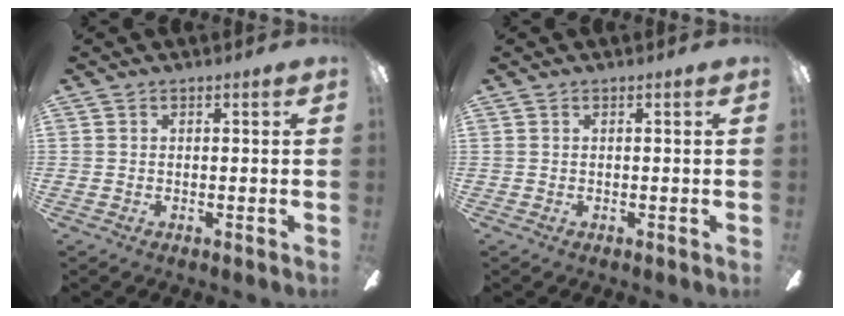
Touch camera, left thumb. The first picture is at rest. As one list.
[{"total": 0.0}]